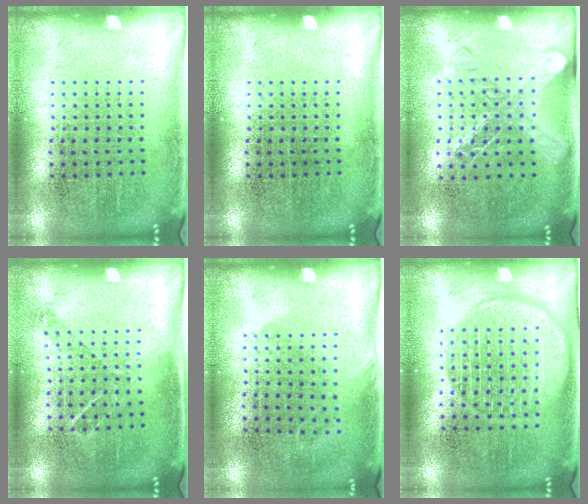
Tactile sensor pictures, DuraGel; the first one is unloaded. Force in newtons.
{"total": 0.0}
{"total": 1.4, "press": 1.2, "slide": 0.7}
{"total": 0.9, "press": 0.8, "slide": 0.3}
{"total": 0.8, "press": 0.6, "slide": 0.5}
{"total": 2.9, "press": 2.9, "slide": 0.4}